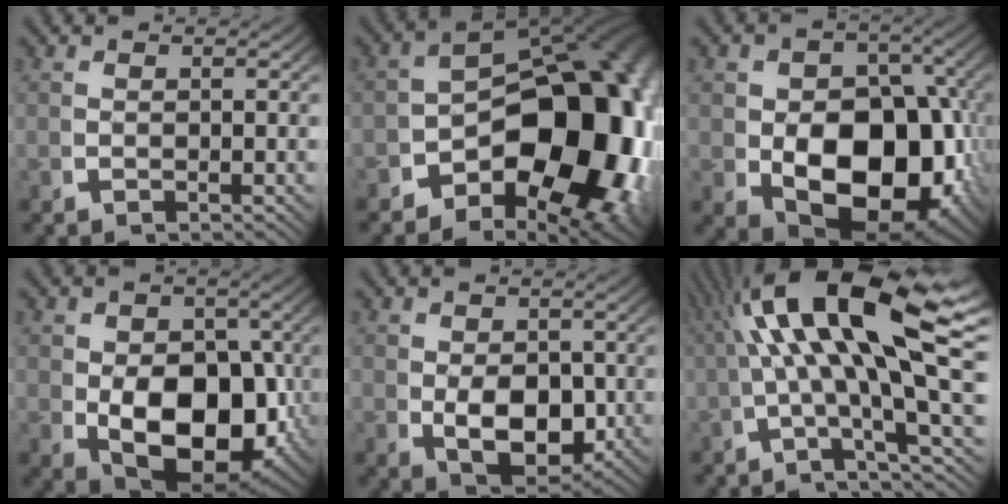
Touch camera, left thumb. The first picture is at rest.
{"total": 22.9, "force": [-2.6, 13.9, 18.1], "torque": [-0.243, -0.060, -0.024]}
{"total": 17.9, "force": [-1.5, 12.3, 12.9], "torque": [-0.227, -0.083, 0.016]}
{"total": 14.2, "force": [-1.0, 9.6, 10.5], "torque": [-0.195, -0.078, 0.021]}
{"total": 7.3, "force": [-0.2, 4.9, 5.4], "torque": [-0.118, -0.047, 0.020]}
{"total": 14.9, "force": [2.7, 6.5, 13.1], "torque": [-0.225, -0.009, 0.047]}